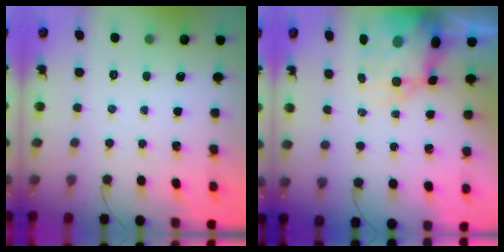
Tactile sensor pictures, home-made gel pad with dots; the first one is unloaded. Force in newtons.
{"total": 10.3, "press": 10.0, "slide": 2.5}